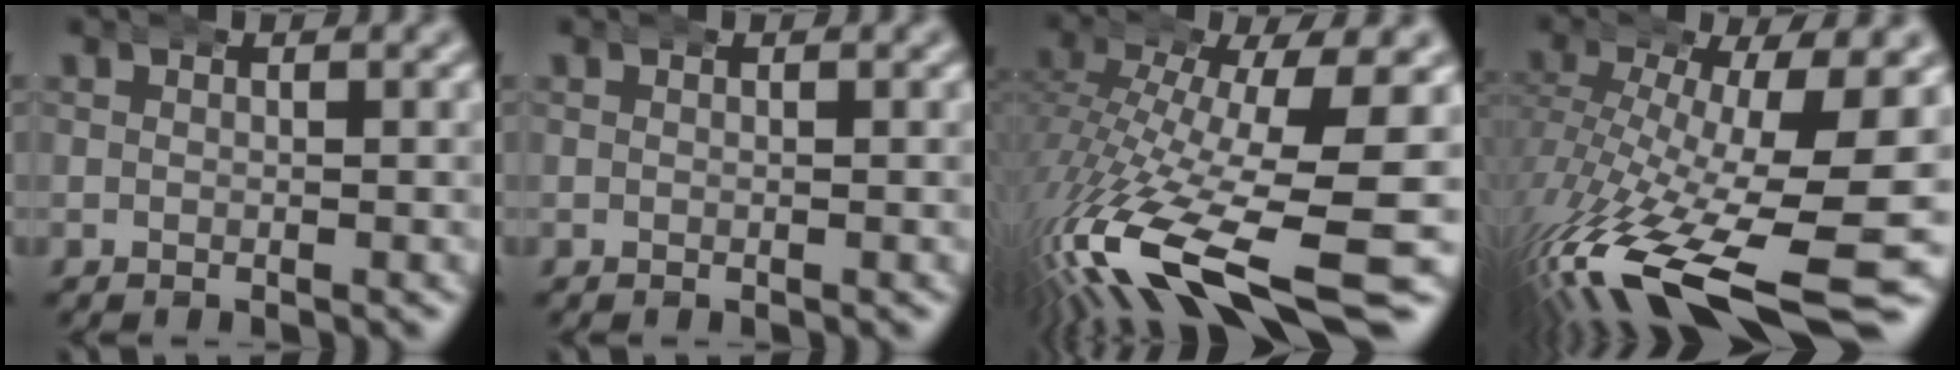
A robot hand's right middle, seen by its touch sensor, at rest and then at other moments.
{"total": 0.0}
{"total": 11.9, "force": [-4.9, 4.5, 9.9], "torque": [-0.198, -0.041, -0.055]}
{"total": 11.9, "force": [-4.8, 4.0, 10.1], "torque": [-0.181, -0.046, -0.047]}